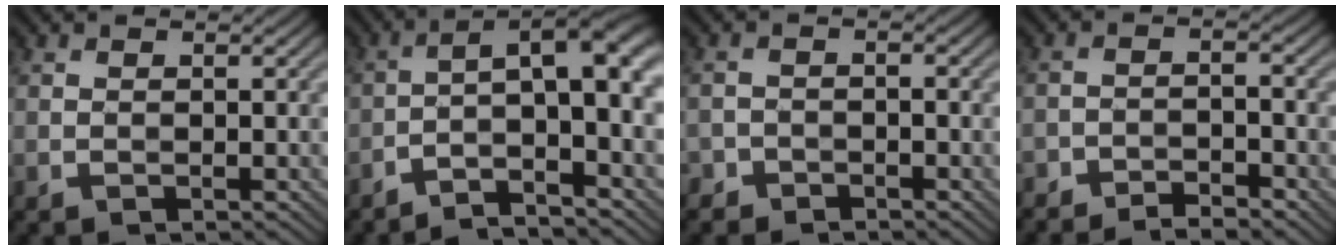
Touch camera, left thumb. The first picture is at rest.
{"total": 9.4, "force": [-3.3, 2.1, 8.5], "torque": [-0.110, 0.018, -0.057]}
{"total": 2.0, "force": [-1.6, 1.1, 0.1], "torque": [0.003, 0.004, -0.036]}
{"total": 4.1, "force": [-3.7, 0.7, 1.6], "torque": [-0.029, 0.002, -0.070]}